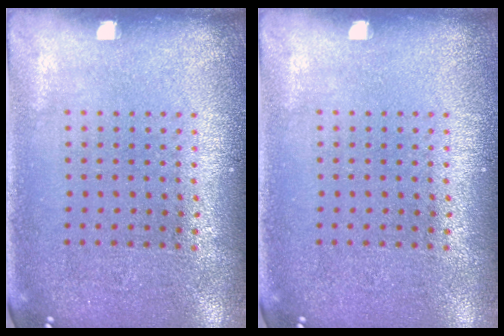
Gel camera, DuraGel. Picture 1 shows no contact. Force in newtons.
{"total": 0.0}